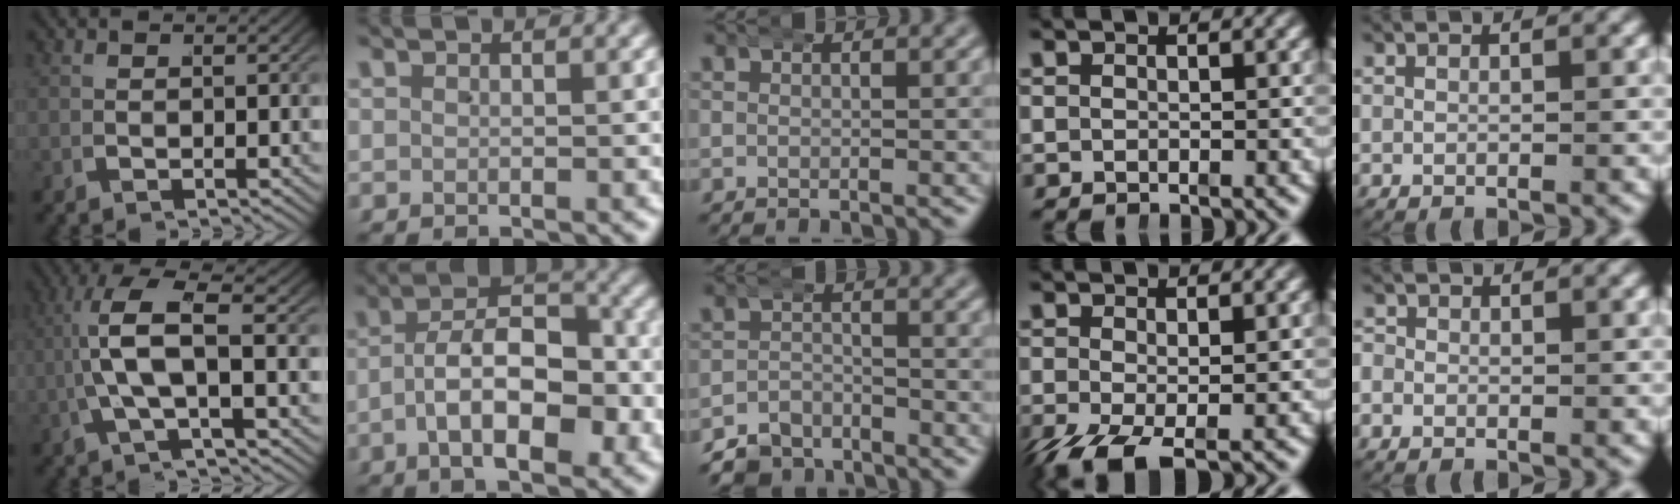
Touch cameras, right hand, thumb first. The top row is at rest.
{"thumb": {"total": 6.9, "force": [0.4, 1.7, 6.7], "torque": [-0.142, 0.011, -0.007]}, "index": {"total": 8.7, "force": [-1.7, 4.7, 7.1], "torque": [-0.098, -0.002, -0.030]}, "middle": {"total": 4.9, "force": [-4.2, 2.4, 0.8], "torque": [0.000, -0.010, -0.077]}, "ring": {"total": 4.9, "force": [-3.3, 2.0, 3.1], "torque": [-0.077, -0.043, -0.029]}, "little": {"total": 1.3, "force": [-0.2, 1.3, 0.3], "torque": [-0.010, 0.000, -0.008]}}